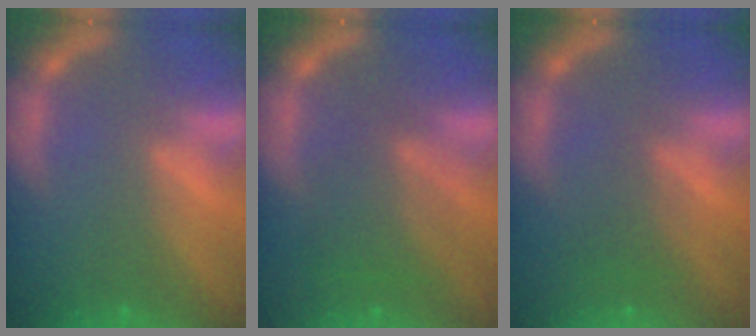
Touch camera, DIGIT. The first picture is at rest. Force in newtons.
{"total": 5.0}
{"total": 2.0}